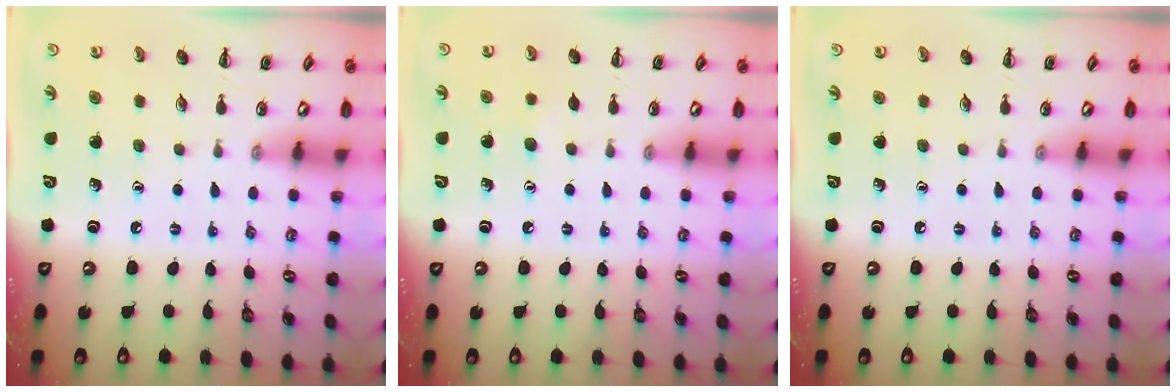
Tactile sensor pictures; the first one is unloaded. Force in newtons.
{"total": 4.0, "press": 3.9, "slide": 0.9}
{"total": 0.0}